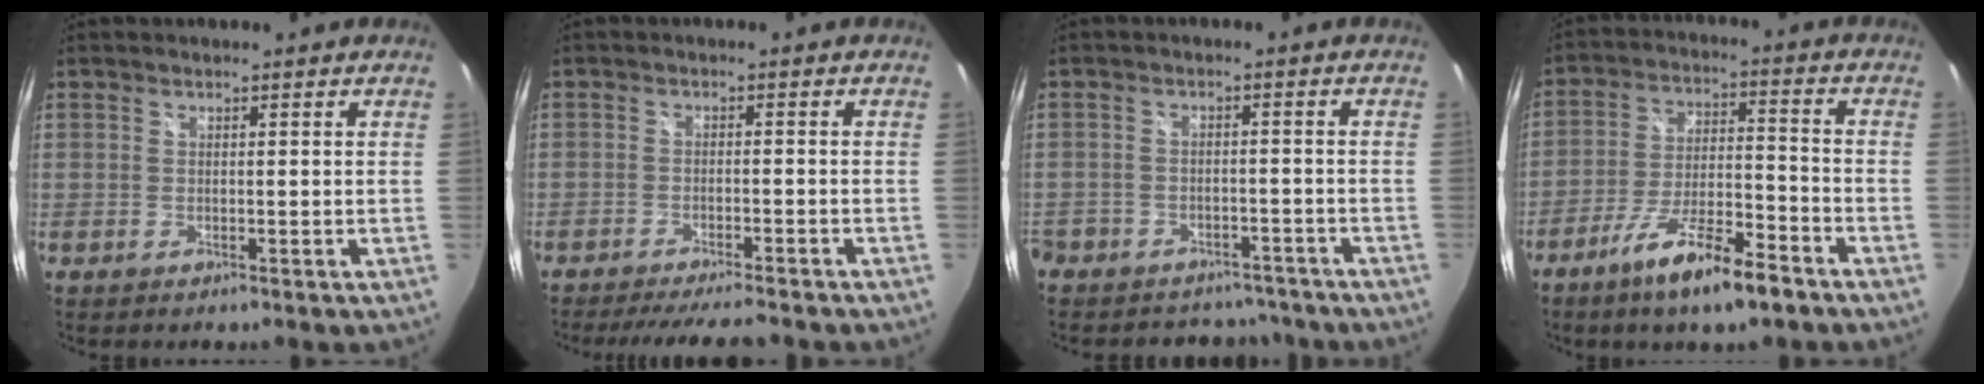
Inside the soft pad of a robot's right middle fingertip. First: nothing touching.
{"total": 9.8, "force": [-8.7, 1.3, 4.2], "torque": [-0.092, -0.010, -0.130]}
{"total": 11.4, "force": [-8.9, 6.9, 2.2], "torque": [-0.074, 0.024, -0.115]}
{"total": 12.1, "force": [-8.3, 2.3, 8.5], "torque": [-0.168, -0.011, -0.142]}